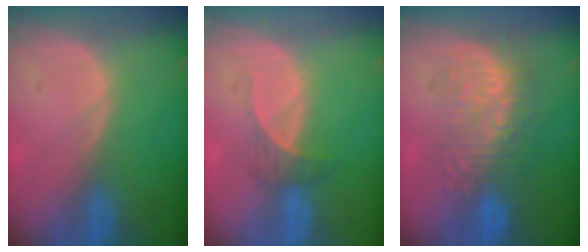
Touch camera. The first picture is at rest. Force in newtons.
{"total": 2.5, "press": 2.3, "slide": 0.9}
{"total": 8.9, "press": 8.6, "slide": 2.0}